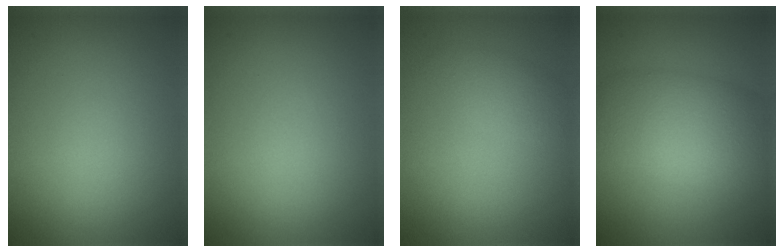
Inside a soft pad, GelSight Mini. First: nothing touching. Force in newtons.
{"total": 0.0}
{"total": 2.2, "press": 2.2, "slide": 0.1}
{"total": 7.6, "press": 7.6, "slide": 0.2}